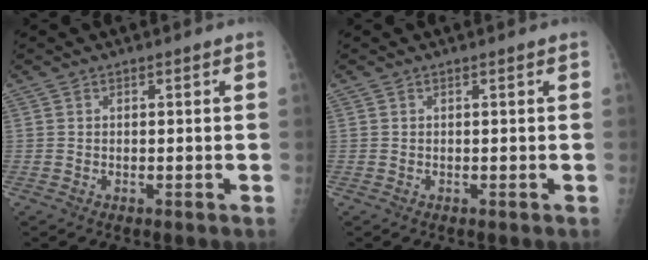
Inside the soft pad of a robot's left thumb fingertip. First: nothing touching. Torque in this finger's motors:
{"motor_torque": [0.01, 0.00, 0.00, 0.00, 0.00]}